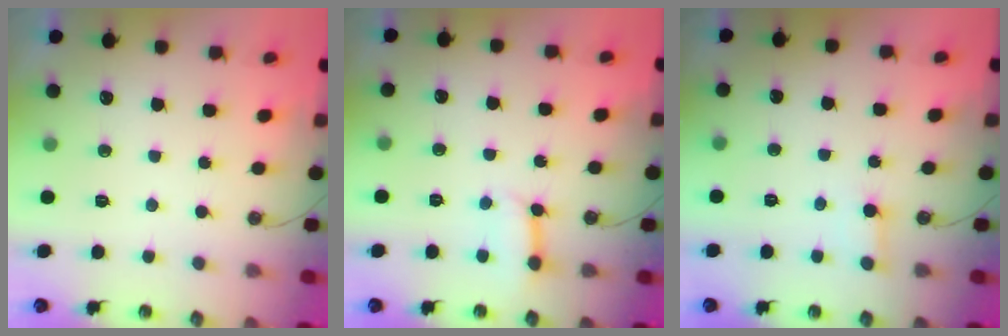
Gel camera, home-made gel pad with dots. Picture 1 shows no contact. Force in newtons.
{"total": 6.2, "press": 6.1, "slide": 0.8}
{"total": 2.2, "press": 2.2, "slide": 0.1}